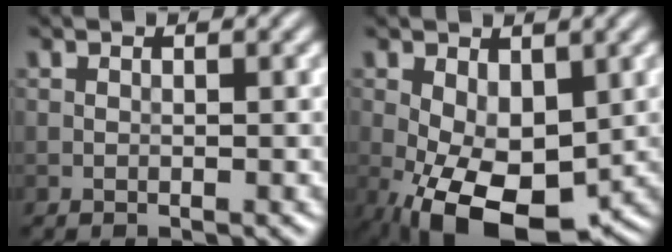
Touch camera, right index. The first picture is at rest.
{"total": 9.1, "force": [-2.7, 5.0, 7.1], "torque": [-0.136, -0.024, -0.040]}